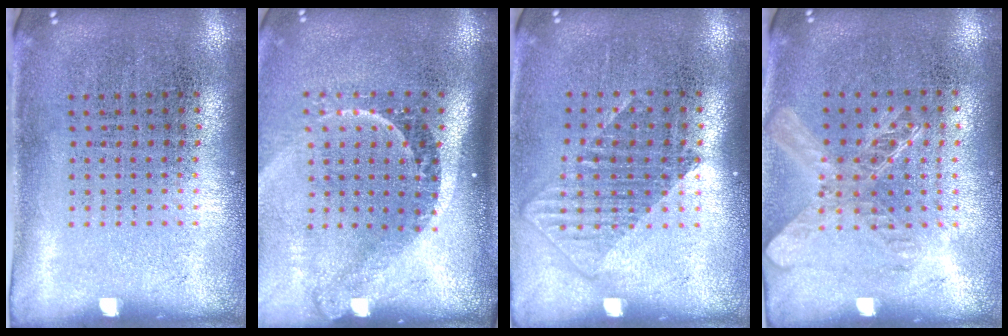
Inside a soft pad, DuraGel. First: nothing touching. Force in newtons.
{"total": 2.3, "press": 1.5, "slide": 1.7}
{"total": 1.2, "press": 1.0, "slide": 0.6}
{"total": 1.4, "press": 1.2, "slide": 0.6}